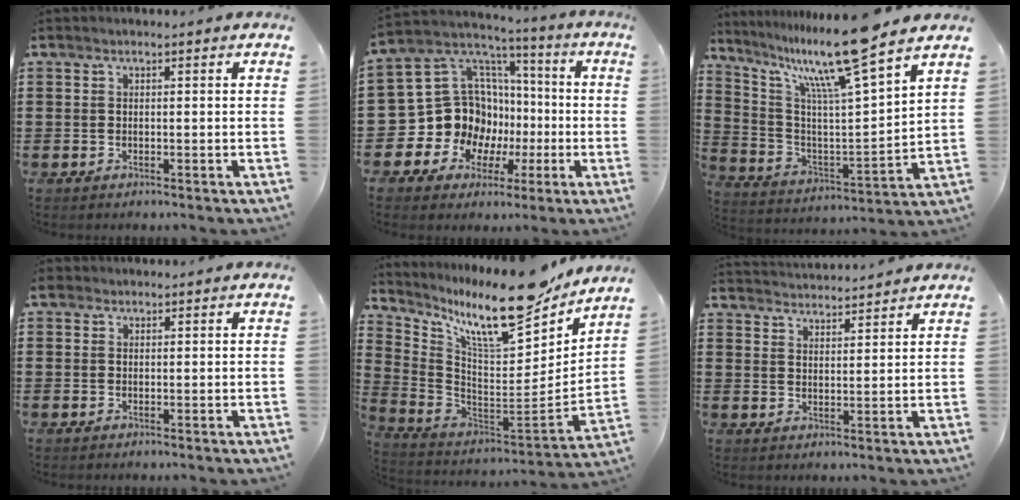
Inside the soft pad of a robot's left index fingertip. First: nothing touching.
{"total": 14.1, "force": [-1.8, 13.0, 5.2], "torque": [-0.157, -0.025, -0.011]}
{"total": 13.8, "force": [10.9, 0.1, 8.5], "torque": [-0.185, -0.064, 0.177]}
{"total": 1.1, "force": [0.7, 0.8, 0.3], "torque": [-0.009, 0.006, 0.014]}
{"total": 14.9, "force": [11.4, 3.1, 9.1], "torque": [-0.180, -0.081, 0.191]}
{"total": 3.3, "force": [3.2, -0.3, -0.4], "torque": [-0.003, -0.017, 0.058]}